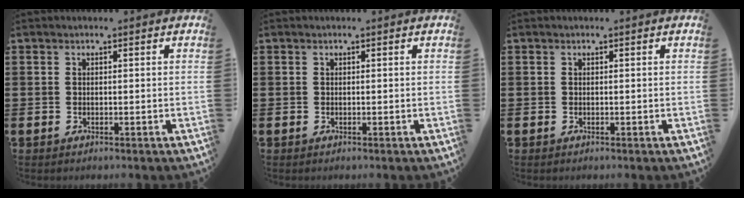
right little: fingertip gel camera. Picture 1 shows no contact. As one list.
[{"total": 0.0}, {"total": 0.0}]